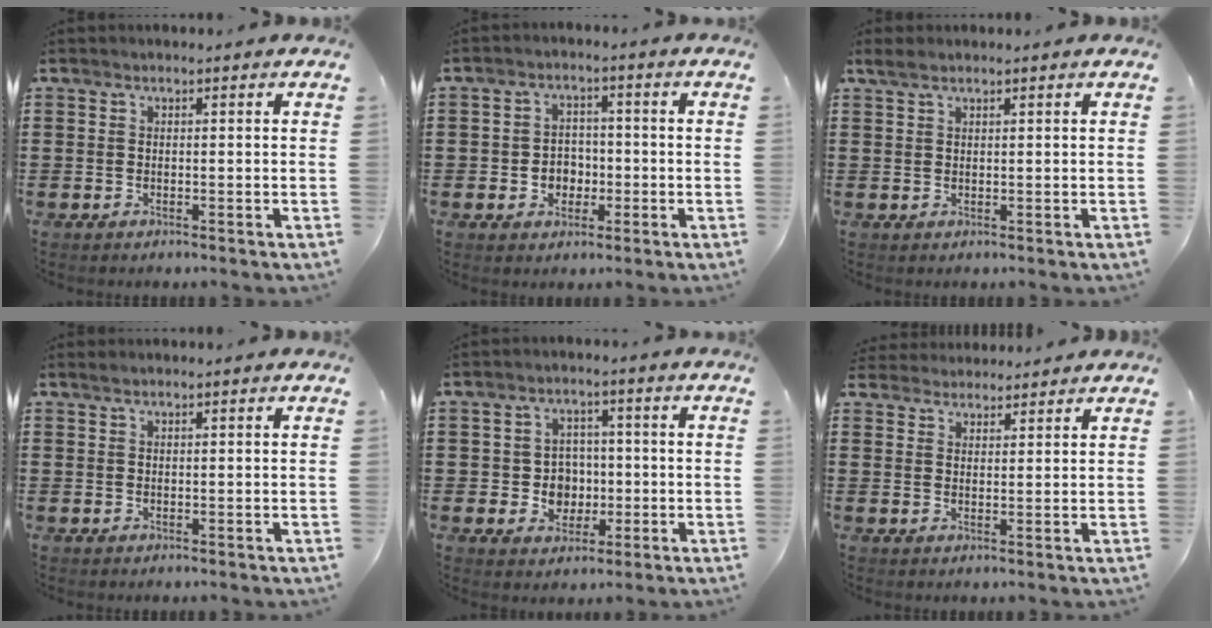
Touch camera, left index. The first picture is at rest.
{"total": 3.6, "force": [-1.1, 3.1, 1.4], "torque": [-0.036, 0.006, -0.026]}
{"total": 1.4, "force": [0.9, 0.4, 1.0], "torque": [-0.020, 0.002, 0.018]}
{"total": 0.5, "force": [0.4, 0.0, 0.3], "torque": [-0.006, 0.001, 0.009]}
{"total": 5.1, "force": [-0.4, 4.8, 1.8], "torque": [-0.044, 0.010, -0.011]}
{"total": 2.8, "force": [2.7, 0.2, -0.5], "torque": [0.000, -0.006, 0.052]}